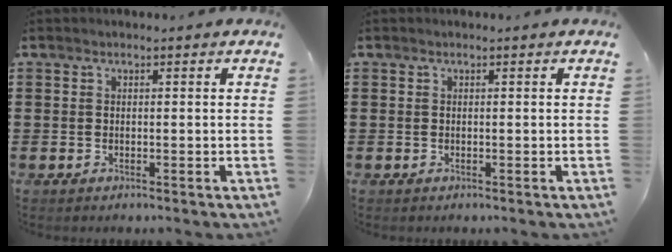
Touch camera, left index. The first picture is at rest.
{"total": 0.0}